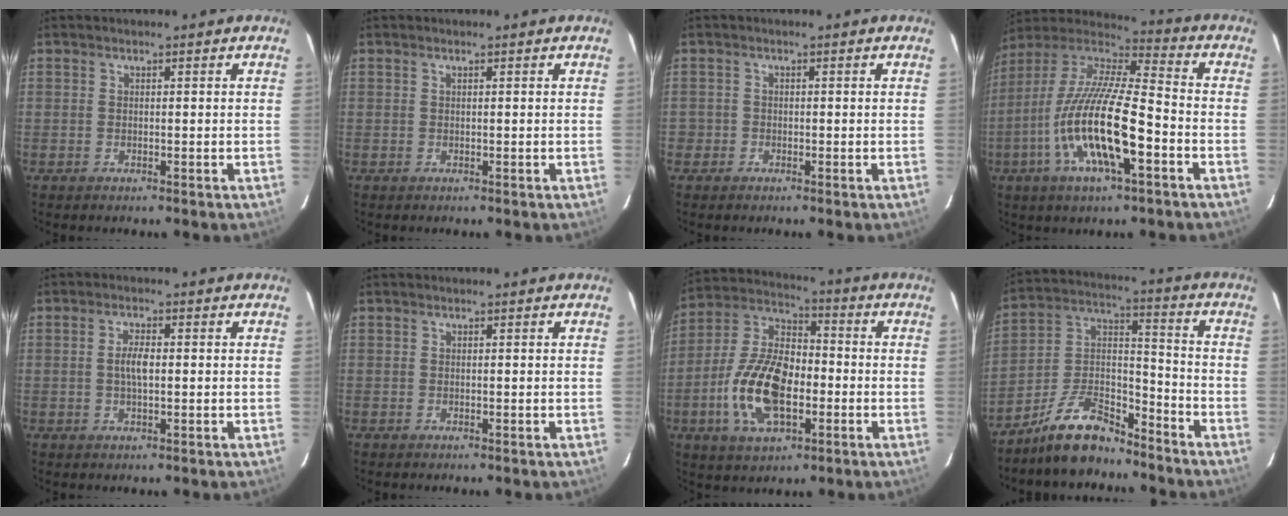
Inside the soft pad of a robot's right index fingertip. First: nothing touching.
{"total": 0.0}
{"total": 1.7, "force": [-0.8, 1.4, -0.1], "torque": [0.000, 0.009, -0.014]}
{"total": 19.7, "force": [-6.9, 4.7, 17.9], "torque": [-0.344, -0.023, -0.137]}
{"total": 3.2, "force": [0.0, 1.1, 3.0], "torque": [-0.058, 0.004, 0.000]}
{"total": 0.0}
{"total": 16.4, "force": [-4.4, 8.3, 13.5], "torque": [-0.280, 0.005, -0.080]}
{"total": 12.5, "force": [-10.0, 4.6, 6.1], "torque": [-0.131, 0.035, -0.182]}